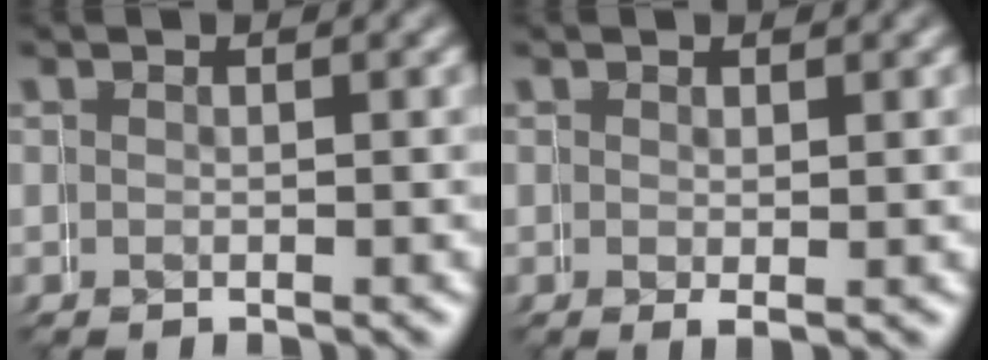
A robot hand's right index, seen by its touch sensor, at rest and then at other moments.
{"total": 0.7, "force": [-0.1, 0.0, 0.7], "torque": [-0.008, -0.005, 0.004]}